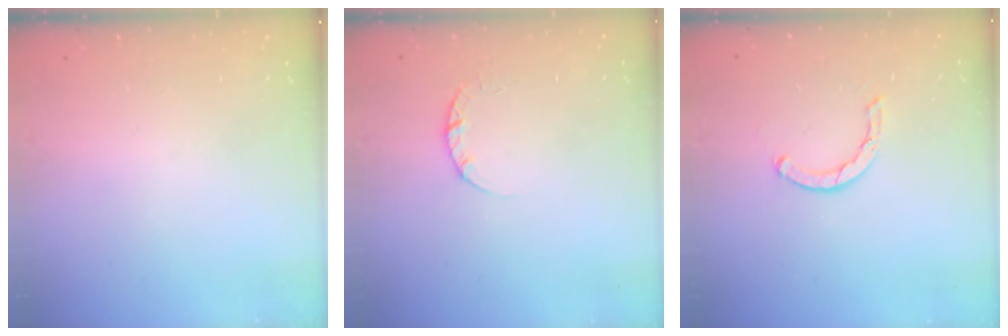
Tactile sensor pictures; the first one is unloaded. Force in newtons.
{"total": 2.4, "press": 2.4, "slide": 0.3}
{"total": 1.6, "press": 1.6, "slide": 0.1}